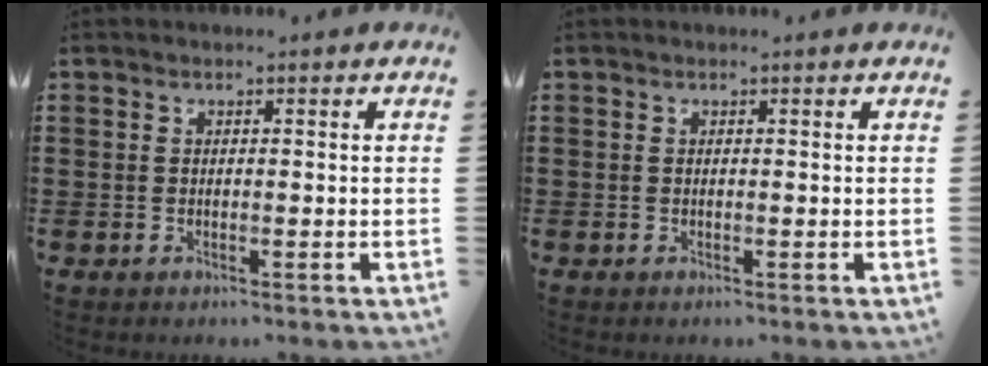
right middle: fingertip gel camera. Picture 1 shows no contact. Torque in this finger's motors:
{"motor_torque": [1.06, -1.07, 0.02, -0.01]}